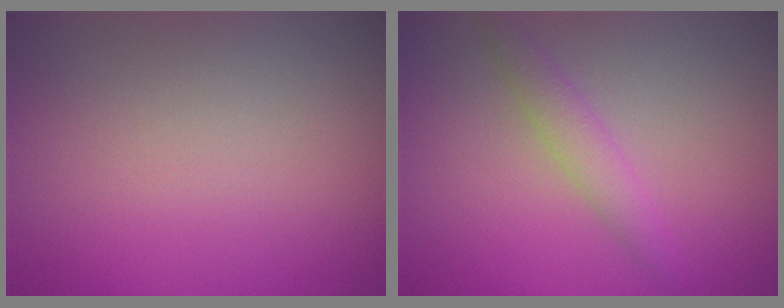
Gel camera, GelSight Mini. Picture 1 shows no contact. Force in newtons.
{"total": 2.0, "press": 2.0, "slide": 0.0}